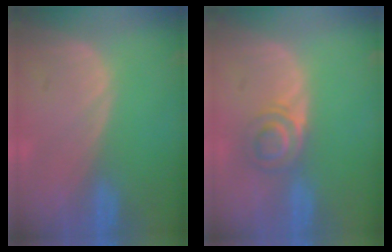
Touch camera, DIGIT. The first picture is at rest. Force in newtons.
{"total": 4.0, "press": 3.9, "slide": 0.8}